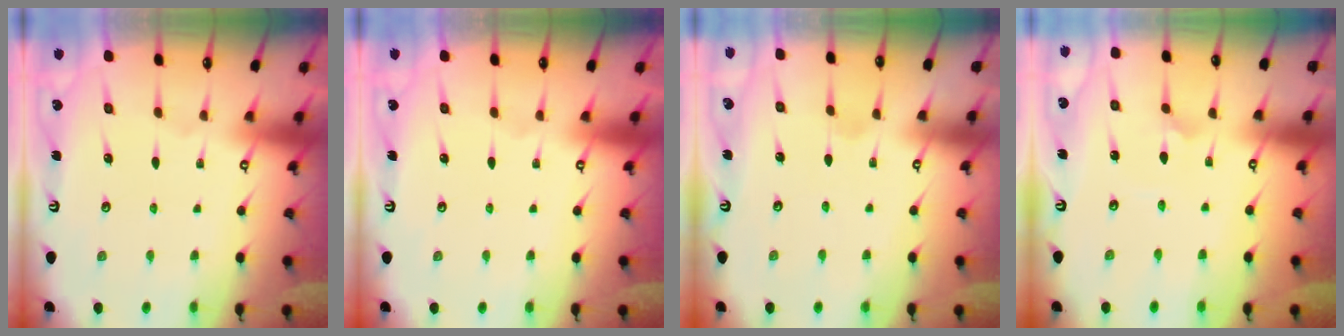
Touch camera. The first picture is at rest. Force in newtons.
{"total": 0.0}
{"total": 1.0, "press": 1.0, "slide": 0.2}
{"total": 2.6, "press": 2.6, "slide": 0.1}